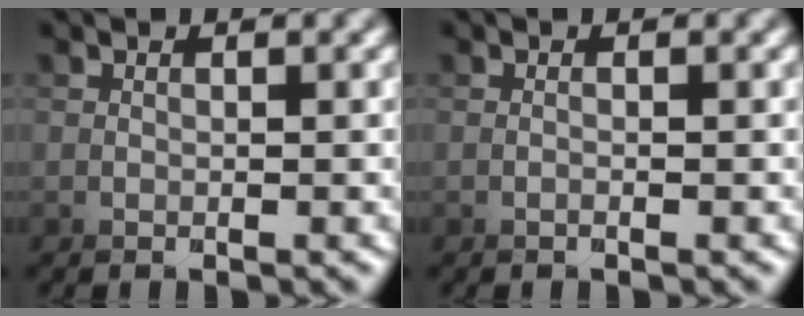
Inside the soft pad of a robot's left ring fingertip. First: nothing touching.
{"total": 1.4, "force": [-0.1, -1.4, 0.2], "torque": [-0.008, 0.002, -0.004]}